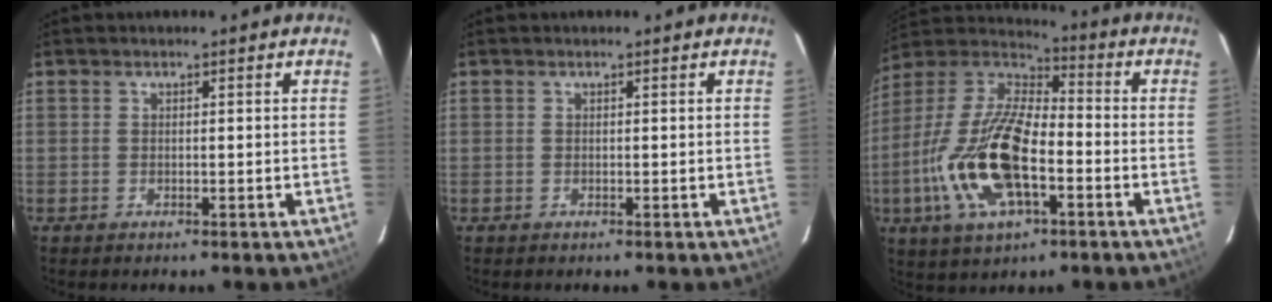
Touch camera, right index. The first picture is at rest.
{"total": 0.0}
{"total": 20.0, "force": [-6.0, 8.4, 17.1], "torque": [-0.362, -0.014, -0.116]}